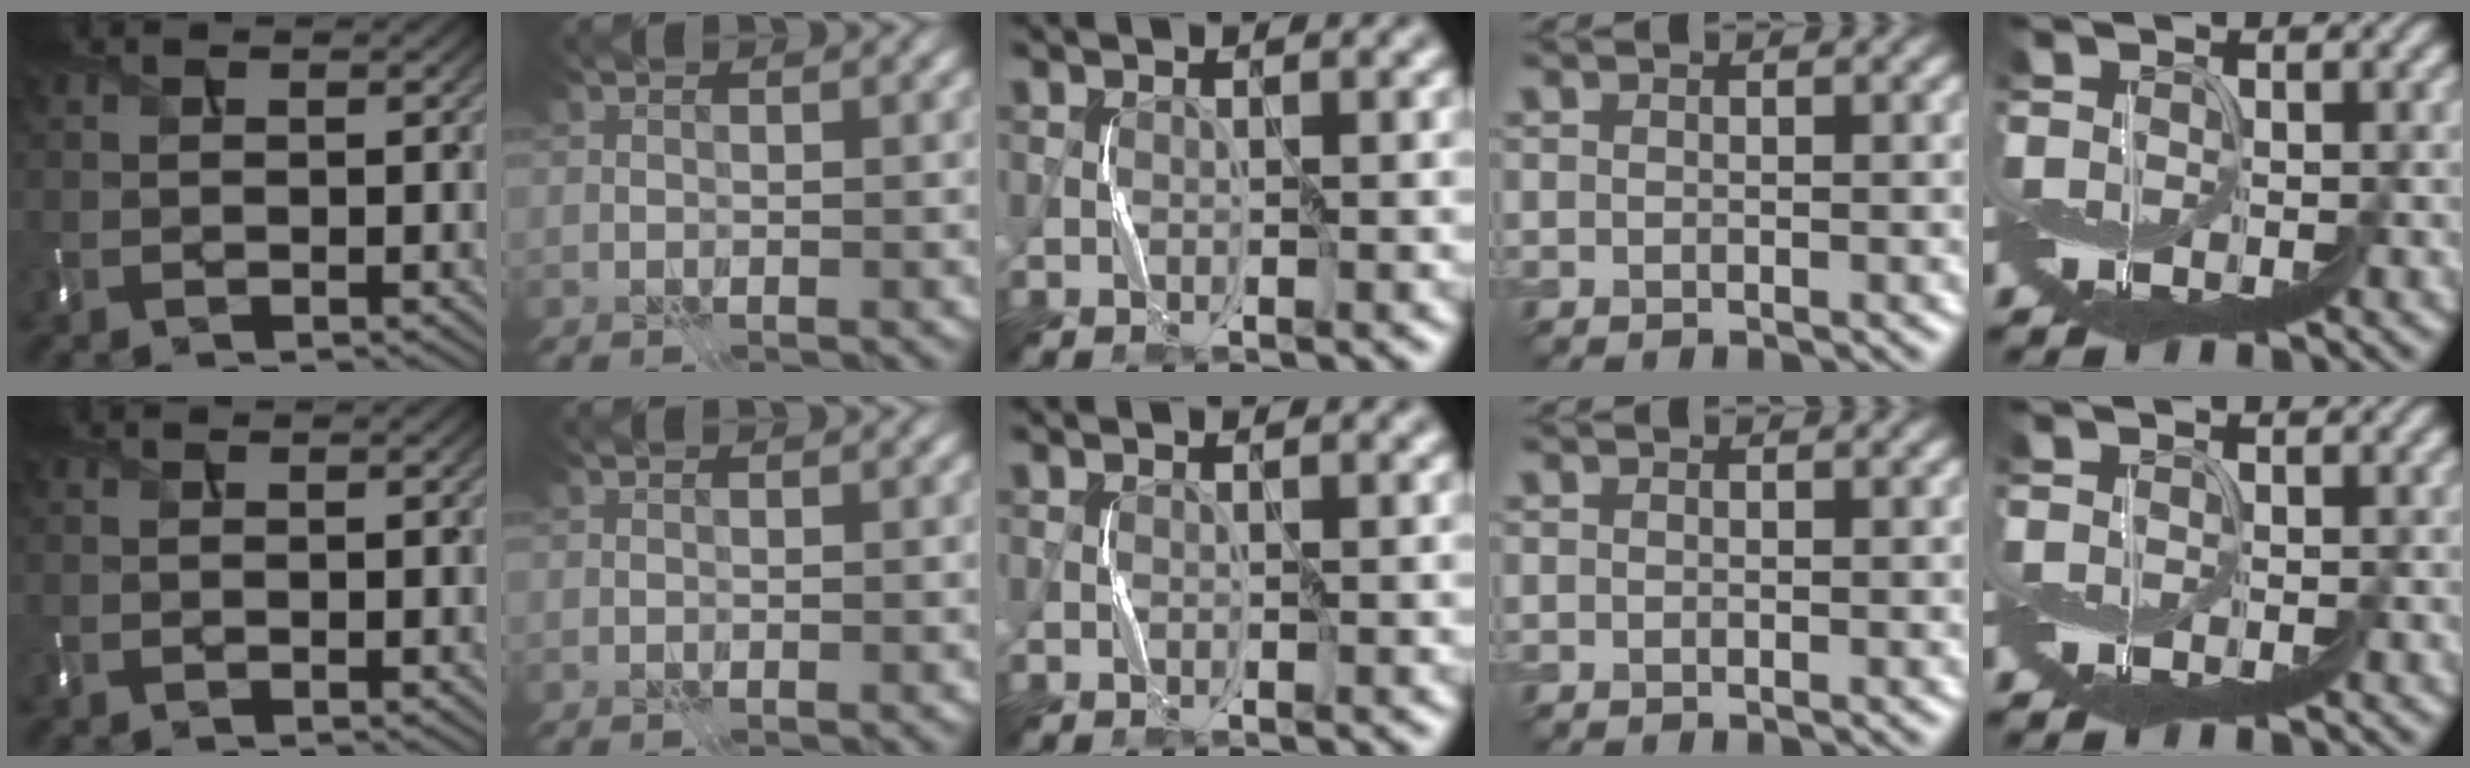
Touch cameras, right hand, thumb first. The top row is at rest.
{}